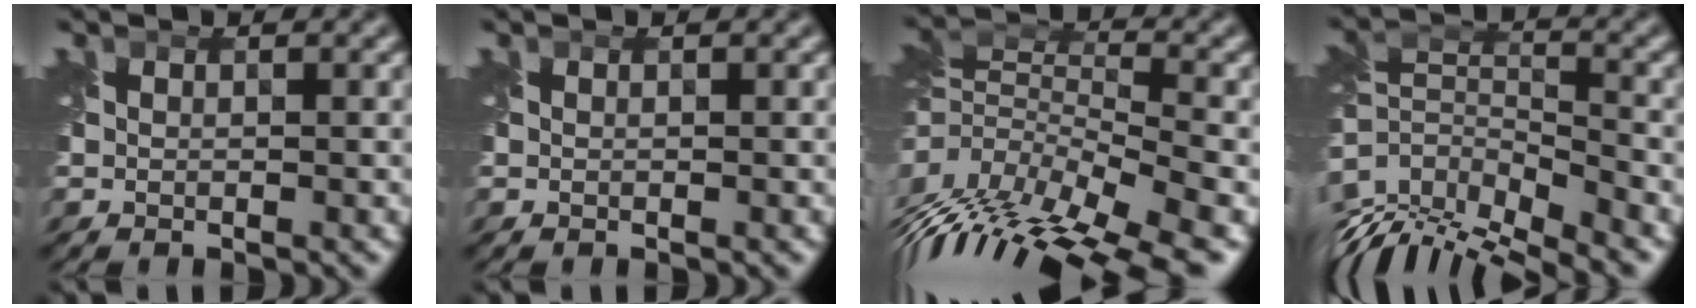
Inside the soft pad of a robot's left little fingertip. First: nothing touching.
{"total": 0.0}
{"total": 11.0, "force": [-5.8, 3.9, 8.4], "torque": [-0.166, 0.008, -0.099]}
{"total": 10.0, "force": [-6.9, 4.3, 5.8], "torque": [-0.126, -0.004, -0.114]}